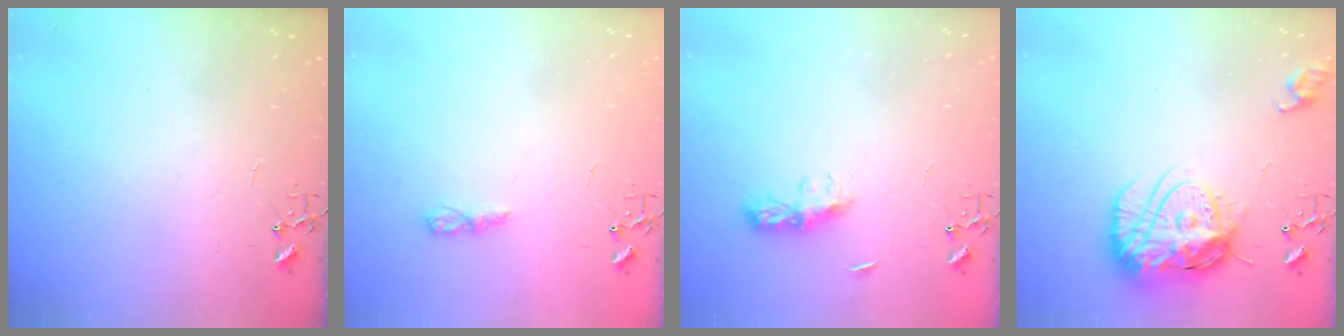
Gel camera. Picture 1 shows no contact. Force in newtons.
{"total": 6.8, "press": 6.8, "slide": 0.5}
{"total": 7.4, "press": 7.4, "slide": 0.4}
{"total": 17.6, "press": 17.5, "slide": 1.6}